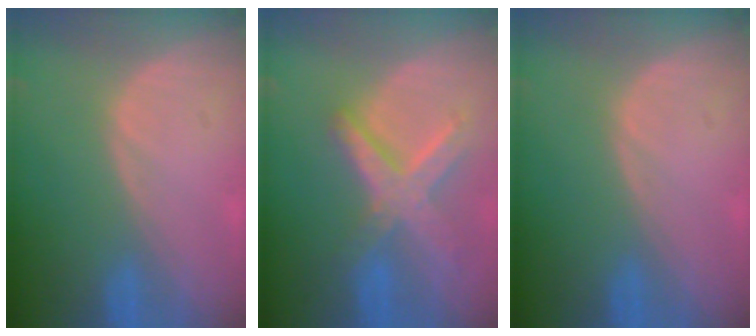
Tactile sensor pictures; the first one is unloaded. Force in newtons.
{"total": 8.4, "press": 7.2, "slide": 4.3}
{"total": 0.0}